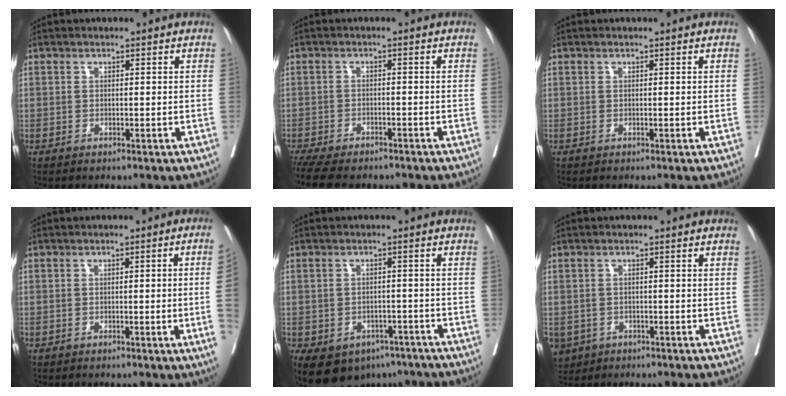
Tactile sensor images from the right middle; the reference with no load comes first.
{"total": 12.1, "force": [-10.2, 3.5, 5.6], "torque": [-0.111, -0.012, -0.145]}
{"total": 0.0}
{"total": 5.7, "force": [-0.7, -0.8, 5.6], "torque": [-0.066, 0.002, -0.004]}
{"total": 14.7, "force": [-8.8, 10.0, 6.2], "torque": [-0.154, -0.004, -0.109]}
{"total": 7.5, "force": [-3.8, 5.9, 2.6], "torque": [-0.073, -0.002, -0.055]}